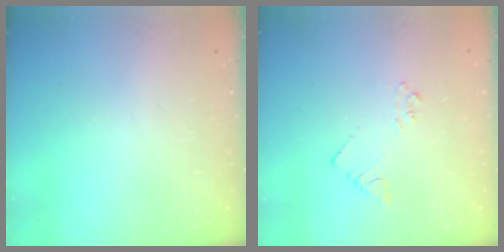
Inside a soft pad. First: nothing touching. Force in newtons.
{"total": 3.6, "press": 3.6, "slide": 0.6}